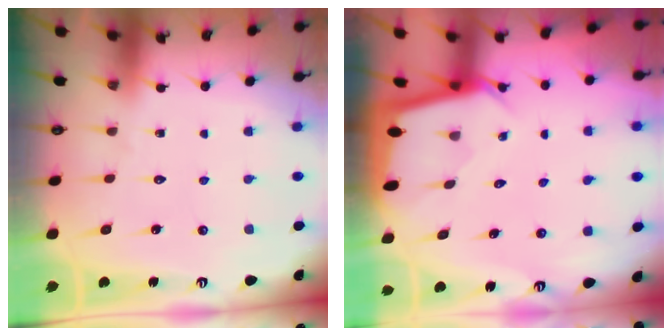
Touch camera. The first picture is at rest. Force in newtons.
{"total": 2.4, "press": 2.4, "slide": 0.1}